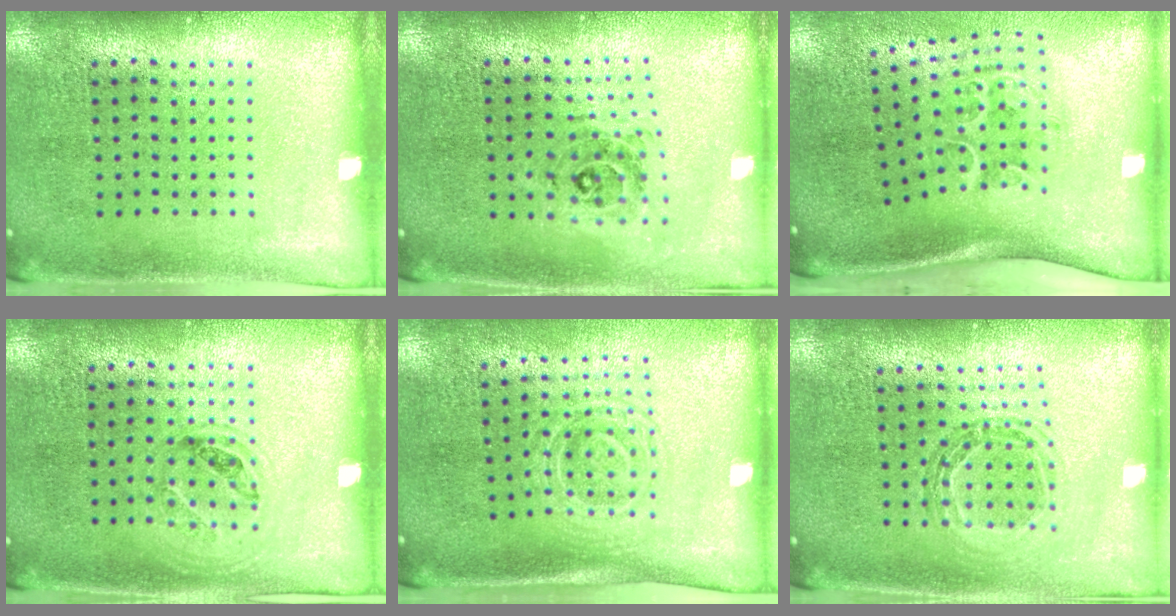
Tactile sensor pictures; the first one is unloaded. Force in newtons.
{"total": 0.7, "press": 0.7, "slide": 0.1}
{"total": 1.7, "press": 1.3, "slide": 1.1}
{"total": 1.0, "press": 0.9, "slide": 0.5}
{"total": 1.7, "press": 1.3, "slide": 1.0}
{"total": 0.5, "press": 0.5, "slide": 0.0}